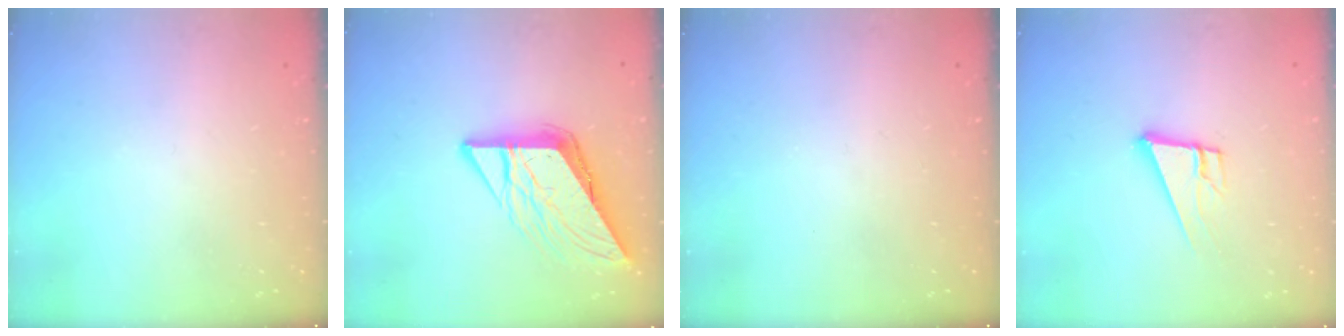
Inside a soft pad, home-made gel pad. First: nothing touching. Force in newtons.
{"total": 10.9, "press": 10.8, "slide": 1.1}
{"total": 0.0}
{"total": 10.6, "press": 10.1, "slide": 3.3}